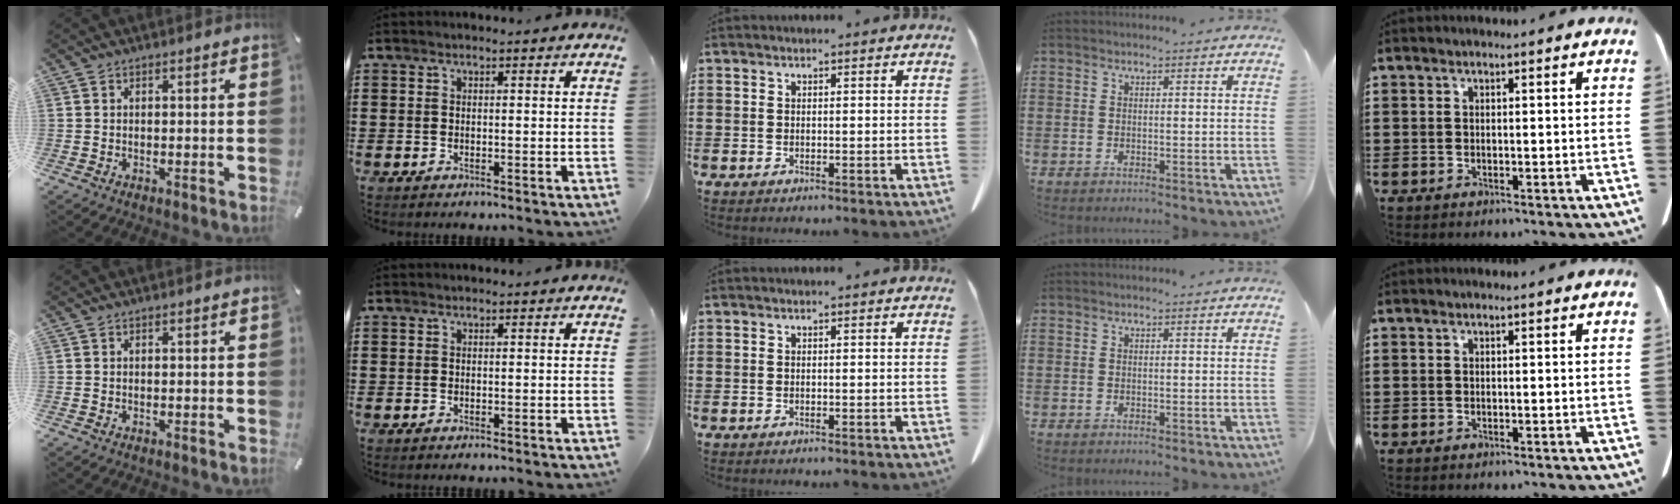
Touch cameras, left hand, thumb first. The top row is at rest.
{}